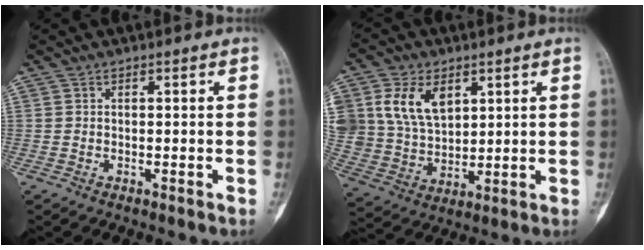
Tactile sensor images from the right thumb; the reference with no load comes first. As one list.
[{"total": 12.6, "force": [4.9, 8.6, 7.8], "torque": [-0.131, -0.013, 0.108]}]